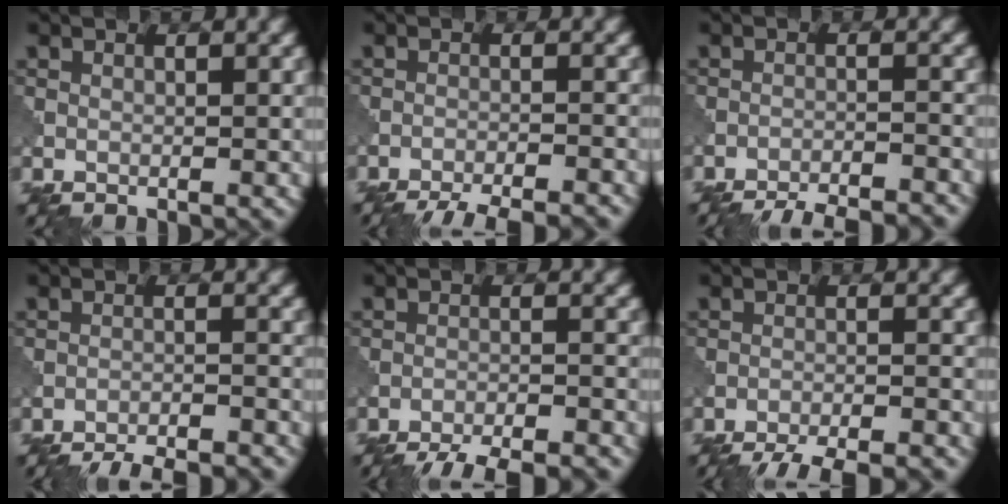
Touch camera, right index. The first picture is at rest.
{"total": 7.9, "force": [-7.3, 1.4, 2.5], "torque": [-0.029, -0.002, -0.105]}
{"total": 9.4, "force": [-9.0, 1.7, 2.3], "torque": [-0.024, 0.003, -0.122]}
{"total": 9.5, "force": [-9.1, 1.8, 2.3], "torque": [-0.023, 0.003, -0.123]}
{"total": 9.7, "force": [-9.1, 1.8, 3.0], "torque": [-0.037, -0.006, -0.127]}
{"total": 8.7, "force": [-8.1, 1.5, 2.9], "torque": [-0.038, -0.006, -0.116]}